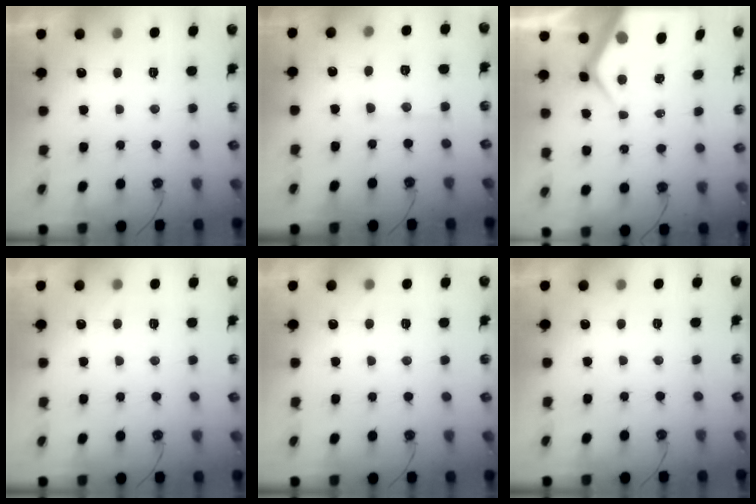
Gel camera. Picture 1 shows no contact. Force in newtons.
{"total": 7.0, "press": 7.0, "slide": 0.4}
{"total": 9.1, "press": 9.0, "slide": 0.8}
{"total": 2.9, "press": 2.9, "slide": 0.3}
{"total": 2.9, "press": 2.9, "slide": 0.3}
{"total": 2.4, "press": 2.3, "slide": 0.4}